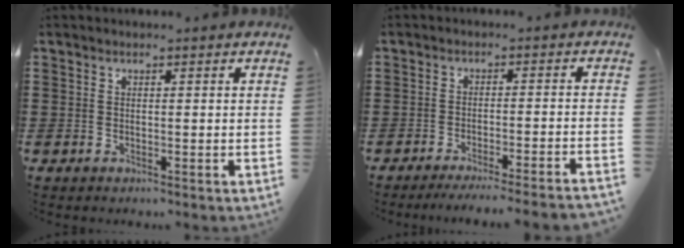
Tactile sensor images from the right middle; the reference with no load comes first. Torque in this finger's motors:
{"motor_torque": [2.14, 0.00, 0.22, 0.07]}